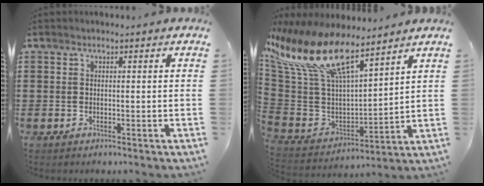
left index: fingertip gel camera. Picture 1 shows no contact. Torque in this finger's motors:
{"motor_torque": [1.25, -0.89, 1.05, 0.21]}